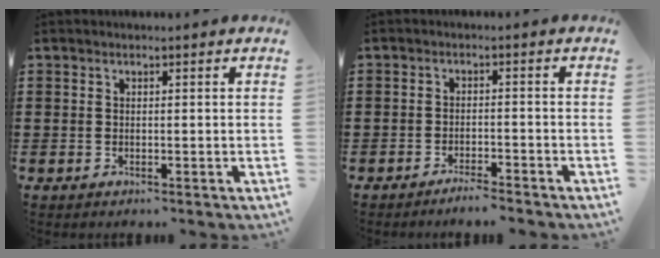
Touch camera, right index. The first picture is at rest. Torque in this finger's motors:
{"motor_torque": [0.86, 1.28, -0.27, -0.10]}